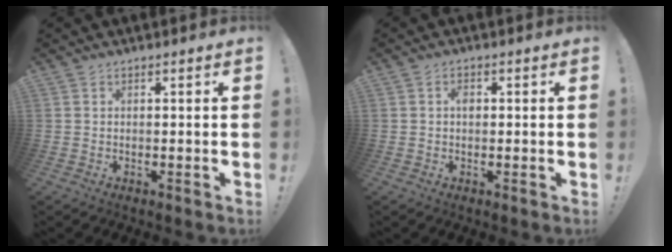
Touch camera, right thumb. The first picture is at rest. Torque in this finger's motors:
{"motor_torque": [0.52, 0.66, 0.30, -0.26, 0.00]}